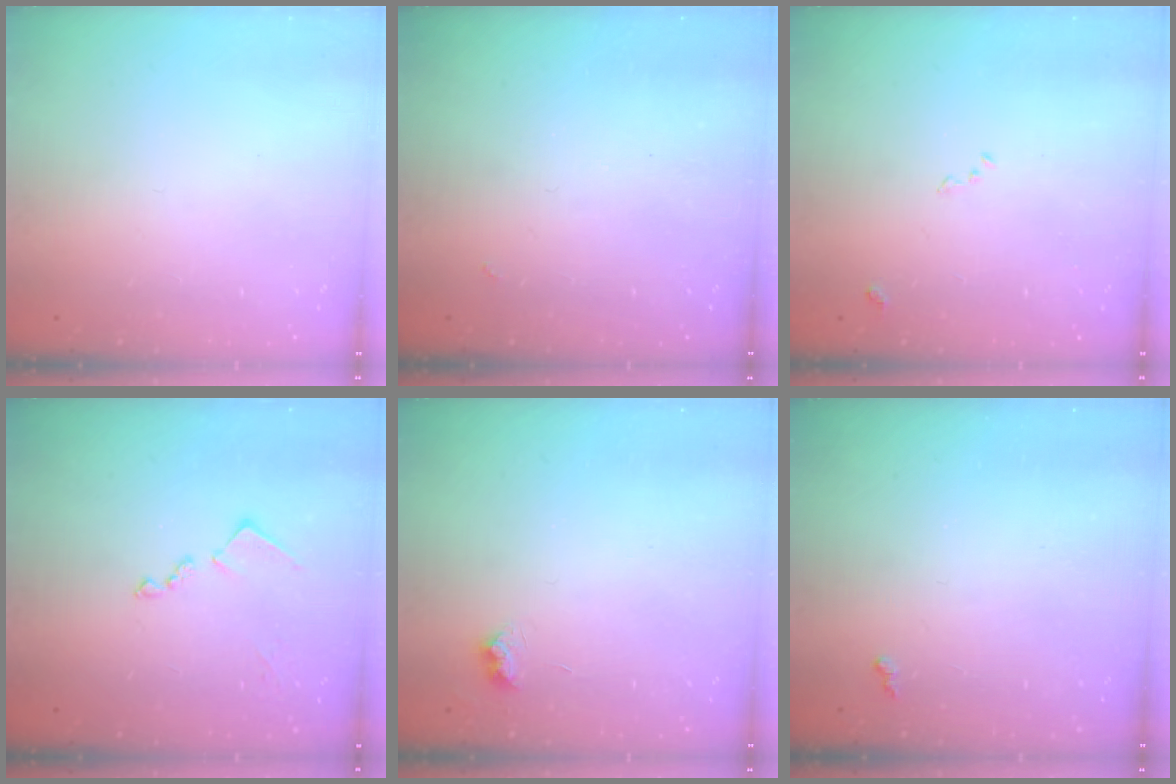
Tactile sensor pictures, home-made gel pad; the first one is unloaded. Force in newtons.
{"total": 2.5, "press": 2.5, "slide": 0.5}
{"total": 8.4, "press": 8.3, "slide": 0.9}
{"total": 10.0, "press": 10.0, "slide": 0.3}
{"total": 3.6, "press": 3.5, "slide": 0.6}
{"total": 1.9, "press": 1.9, "slide": 0.5}